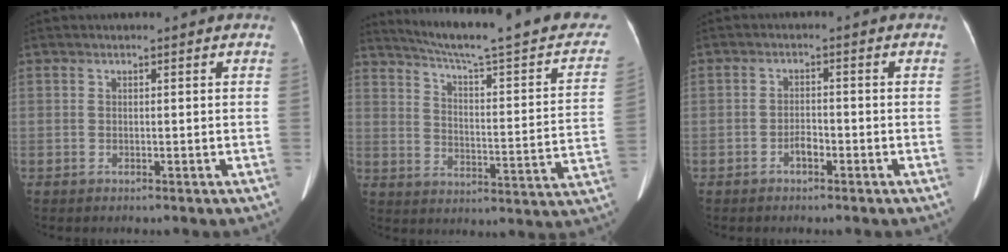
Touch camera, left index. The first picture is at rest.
{"total": 25.0, "force": [21.2, 2.3, 13.1], "torque": [-0.186, -0.036, 0.270]}
{"total": 2.0, "force": [-1.3, 0.8, 1.3], "torque": [-0.022, 0.002, -0.022]}